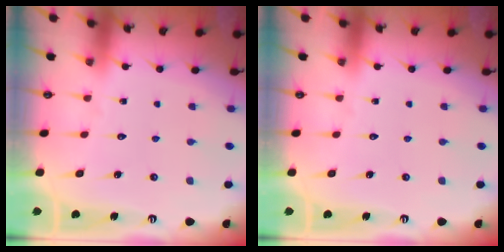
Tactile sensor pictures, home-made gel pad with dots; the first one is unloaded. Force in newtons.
{"total": 0.0}